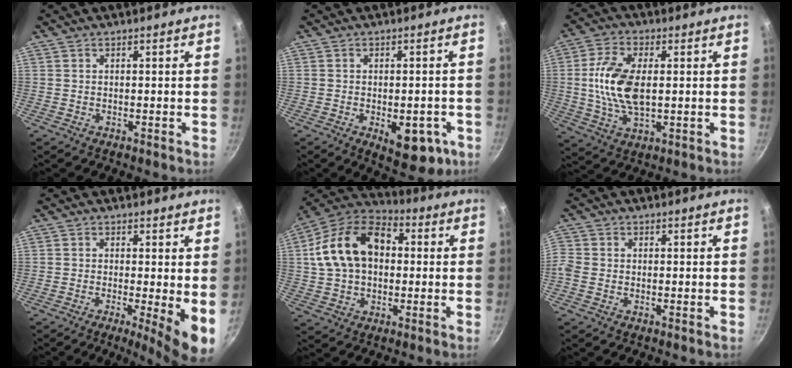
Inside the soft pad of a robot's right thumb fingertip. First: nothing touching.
{"total": 9.8, "force": [-3.4, 4.9, 7.8], "torque": [-0.066, 0.009, -0.032]}
{"total": 11.9, "force": [0.7, 6.4, 10.1], "torque": [-0.197, 0.008, 0.009]}
{"total": 7.5, "force": [-0.9, 1.2, 7.3], "torque": [-0.099, -0.013, -0.013]}
{"total": 17.9, "force": [2.2, 12.4, 12.7], "torque": [-0.205, 0.034, 0.023]}
{"total": 2.9, "force": [-1.2, 2.3, 1.4], "torque": [-0.034, 0.003, -0.033]}